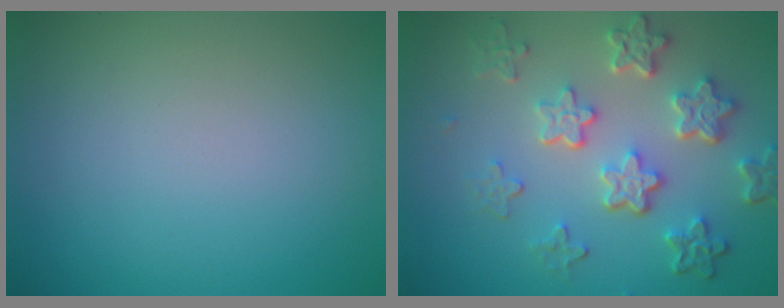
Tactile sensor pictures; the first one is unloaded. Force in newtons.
{"total": 5.9, "press": 4.4, "slide": 3.9}